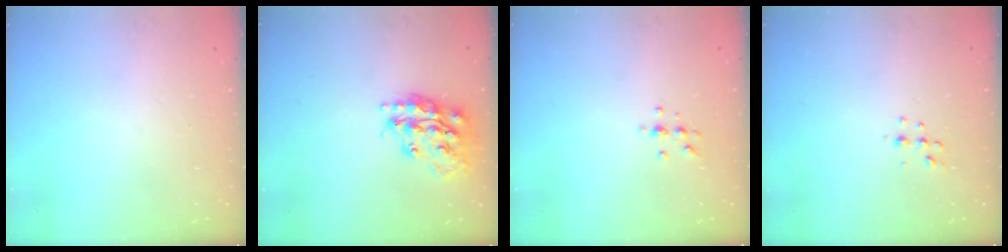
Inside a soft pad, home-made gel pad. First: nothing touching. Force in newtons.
{"total": 18.1, "press": 18.0, "slide": 1.4}
{"total": 4.0, "press": 3.8, "slide": 1.2}
{"total": 4.9, "press": 4.8, "slide": 1.0}